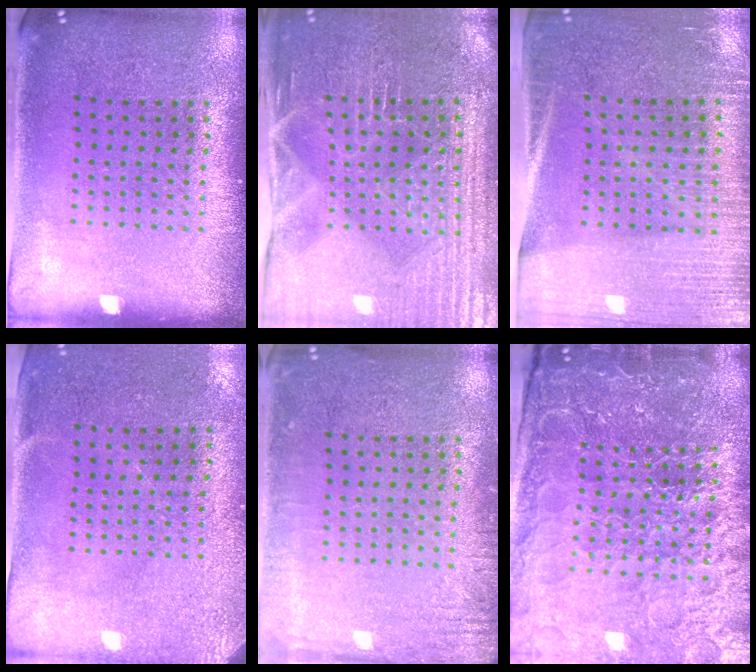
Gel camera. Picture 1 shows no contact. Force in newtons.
{"total": 4.3, "press": 4.2, "slide": 1.0}
{"total": 3.4, "press": 3.0, "slide": 1.6}
{"total": 3.0, "press": 2.4, "slide": 1.8}
{"total": 2.5, "press": 2.5, "slide": 0.3}
{"total": 5.6, "press": 5.1, "slide": 2.3}